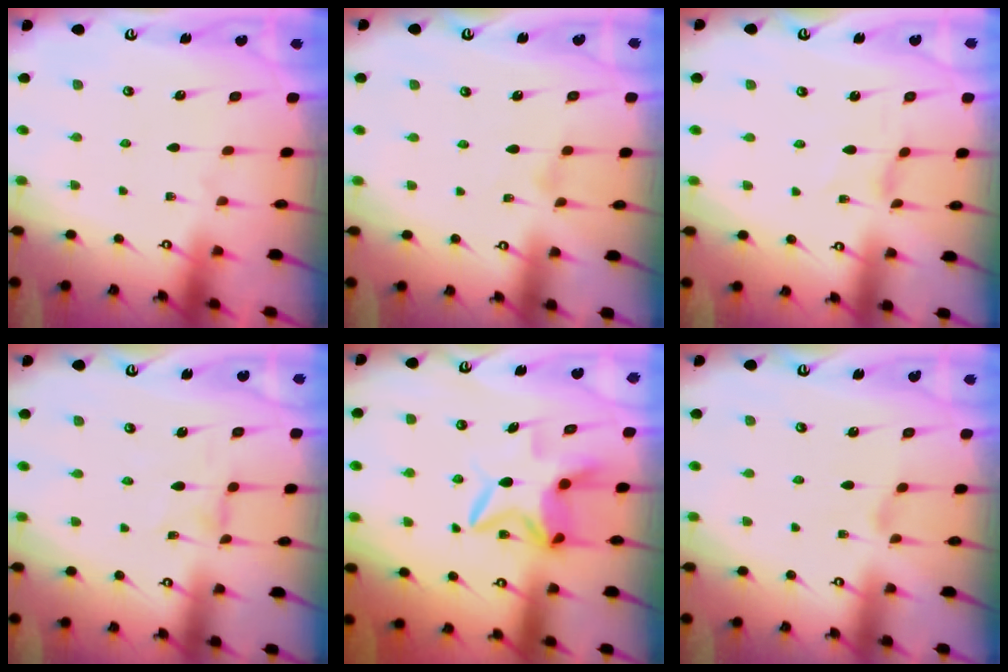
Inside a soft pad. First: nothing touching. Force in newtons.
{"total": 0.0}
{"total": 0.8, "press": 0.8, "slide": 0.2}
{"total": 0.7, "press": 0.7, "slide": 0.0}
{"total": 7.5, "press": 7.3, "slide": 1.4}
{"total": 1.6, "press": 1.5, "slide": 0.5}